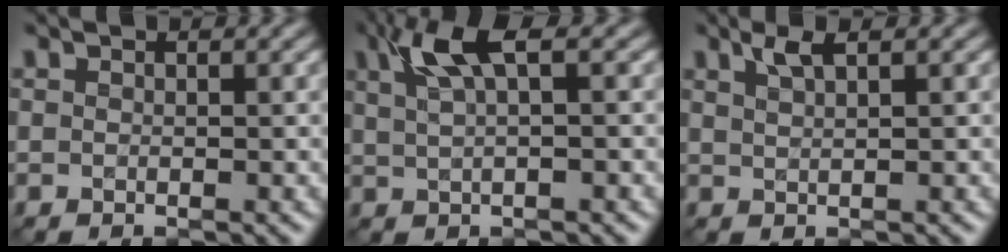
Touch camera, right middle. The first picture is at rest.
{"total": 4.4, "force": [2.2, 1.2, 3.7], "torque": [-0.075, 0.010, 0.042]}
{"total": 1.8, "force": [1.2, 0.5, 1.3], "torque": [-0.022, 0.003, 0.021]}